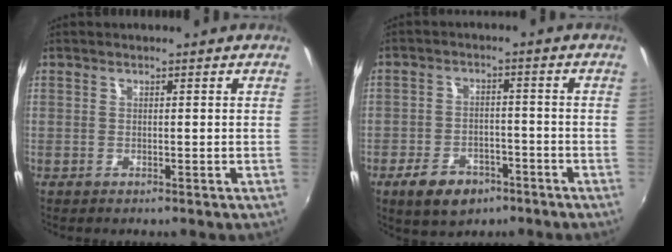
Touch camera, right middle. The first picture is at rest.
{"total": 8.6, "force": [-5.4, 5.1, 4.4], "torque": [-0.110, 0.001, -0.080]}